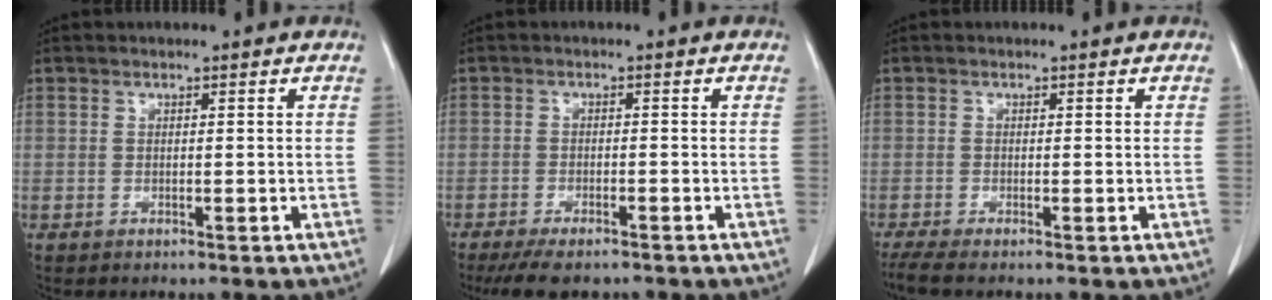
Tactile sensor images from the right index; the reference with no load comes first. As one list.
[{"total": 6.8, "force": [-5.7, 1.7, 3.4], "torque": [-0.049, -0.009, -0.089]}, {"total": 2.3, "force": [-1.7, 0.1, 1.6], "torque": [-0.036, -0.008, -0.039]}]